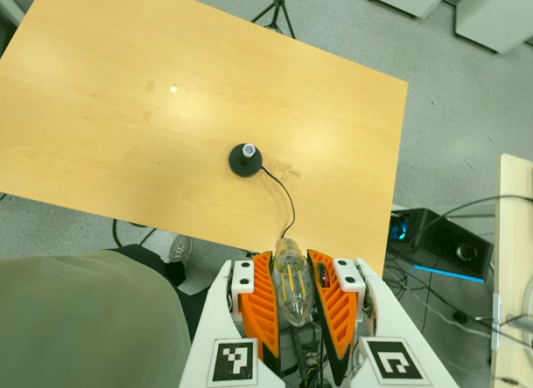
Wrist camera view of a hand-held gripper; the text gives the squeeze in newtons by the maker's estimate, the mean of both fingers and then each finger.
{"total": 23.7, "left": 25.8, "right": 21.7}